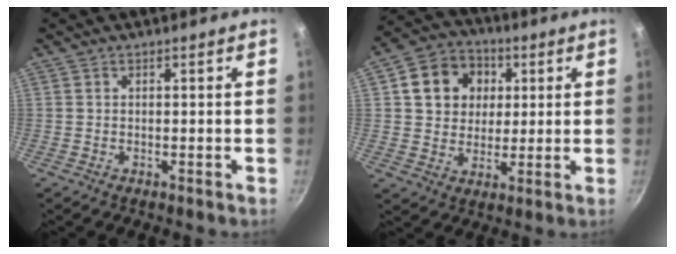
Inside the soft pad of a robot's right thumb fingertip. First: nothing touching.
{"total": 12.2, "force": [3.3, 10.4, 5.6], "torque": [-0.066, 0.010, 0.050]}